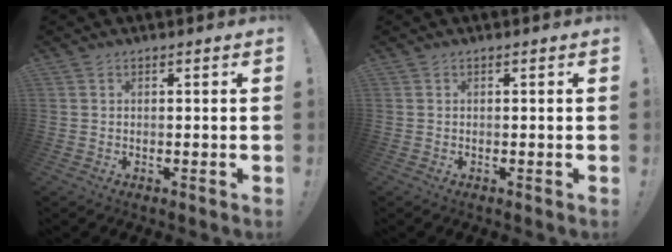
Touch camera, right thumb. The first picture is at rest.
{"total": 0.0}